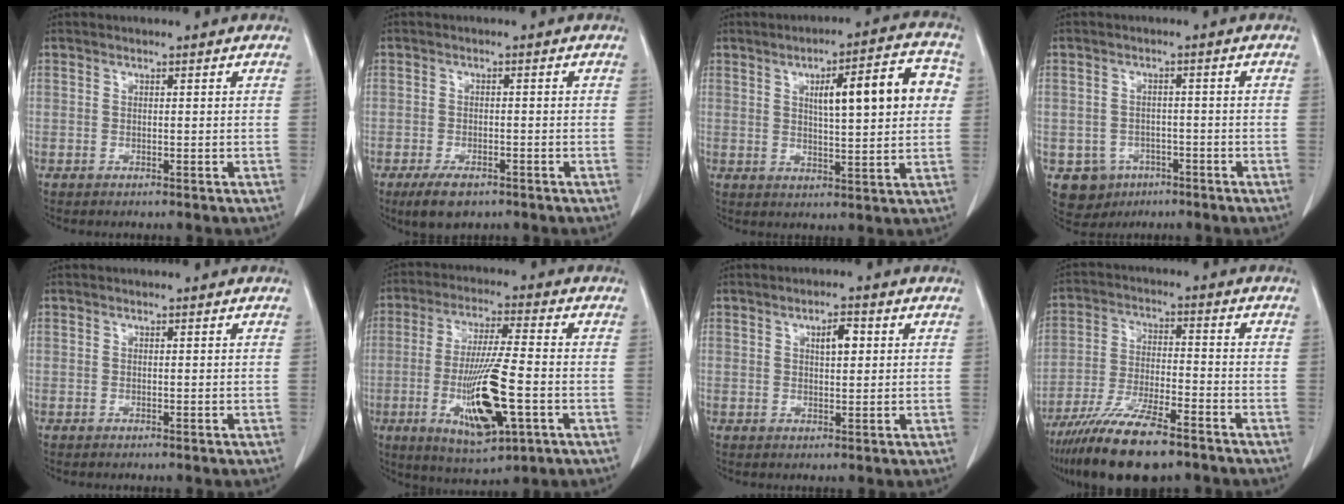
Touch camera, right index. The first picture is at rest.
{"total": 4.7, "force": [-3.2, 2.2, 2.7], "torque": [-0.053, -0.005, -0.047]}
{"total": 12.3, "force": [2.9, 2.4, 11.7], "torque": [-0.163, 0.026, 0.041]}
{"total": 5.4, "force": [-2.6, 4.7, 0.8], "torque": [-0.013, 0.009, -0.031]}
{"total": 0.0}
{"total": 14.4, "force": [-4.0, 2.1, 13.6], "torque": [-0.260, -0.020, -0.062]}
{"total": 3.2, "force": [1.0, 1.1, 2.8], "torque": [-0.047, 0.002, 0.016]}
{"total": 14.2, "force": [-10.4, 2.8, 9.2], "torque": [-0.180, -0.032, -0.184]}